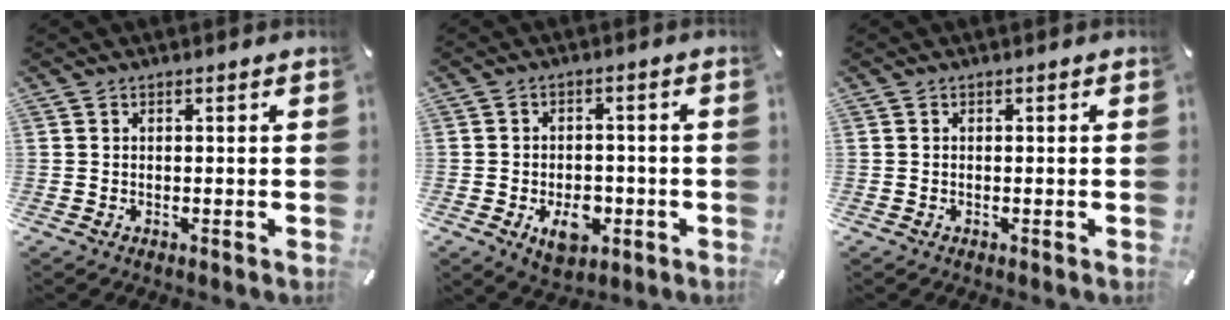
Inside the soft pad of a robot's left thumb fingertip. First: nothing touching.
{"total": 7.7, "force": [-2.5, 5.1, 5.1], "torque": [-0.065, 0.006, -0.043]}
{"total": 0.0}